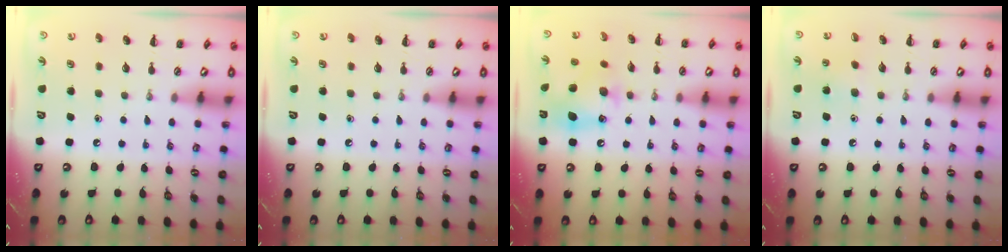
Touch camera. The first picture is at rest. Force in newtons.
{"total": 0.0}
{"total": 11.8, "press": 11.7, "slide": 1.6}
{"total": 5.7, "press": 5.5, "slide": 1.8}